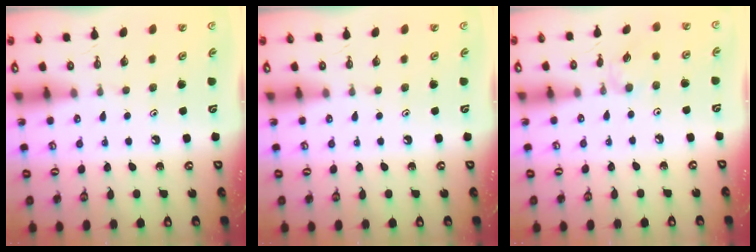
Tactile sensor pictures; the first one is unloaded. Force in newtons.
{"total": 0.0}
{"total": 1.3, "press": 1.2, "slide": 0.4}